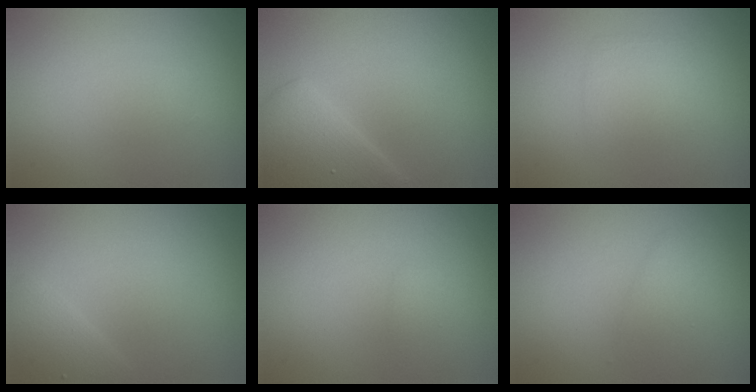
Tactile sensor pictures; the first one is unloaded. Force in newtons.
{"total": 5.2, "press": 5.2, "slide": 0.3}
{"total": 1.9, "press": 1.9, "slide": 0.1}
{"total": 1.4, "press": 1.4, "slide": 0.1}
{"total": 0.7, "press": 0.7, "slide": 0.1}
{"total": 1.2, "press": 1.2, "slide": 0.1}